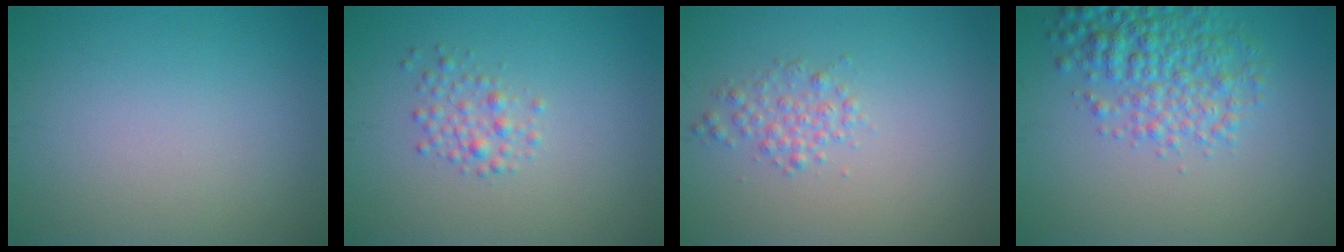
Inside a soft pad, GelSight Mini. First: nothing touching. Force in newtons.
{"total": 1.8, "press": 1.8, "slide": 0.0}
{"total": 1.8, "press": 1.8, "slide": 0.0}
{"total": 4.9, "press": 4.9, "slide": 0.2}